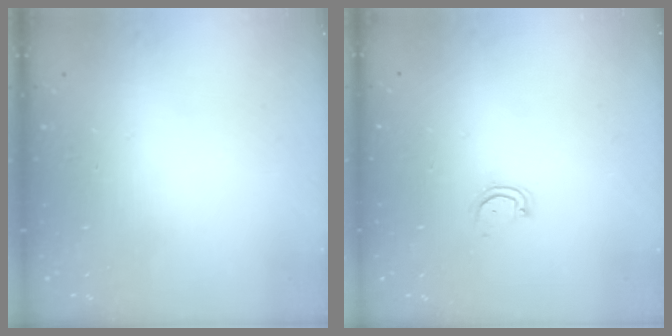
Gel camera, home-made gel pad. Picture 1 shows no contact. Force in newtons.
{"total": 3.2, "press": 3.2, "slide": 0.2}